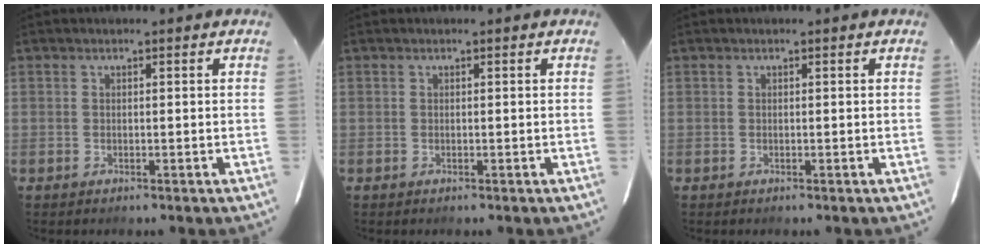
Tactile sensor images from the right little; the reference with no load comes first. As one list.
[{"total": 0.0}, {"total": 0.0}]